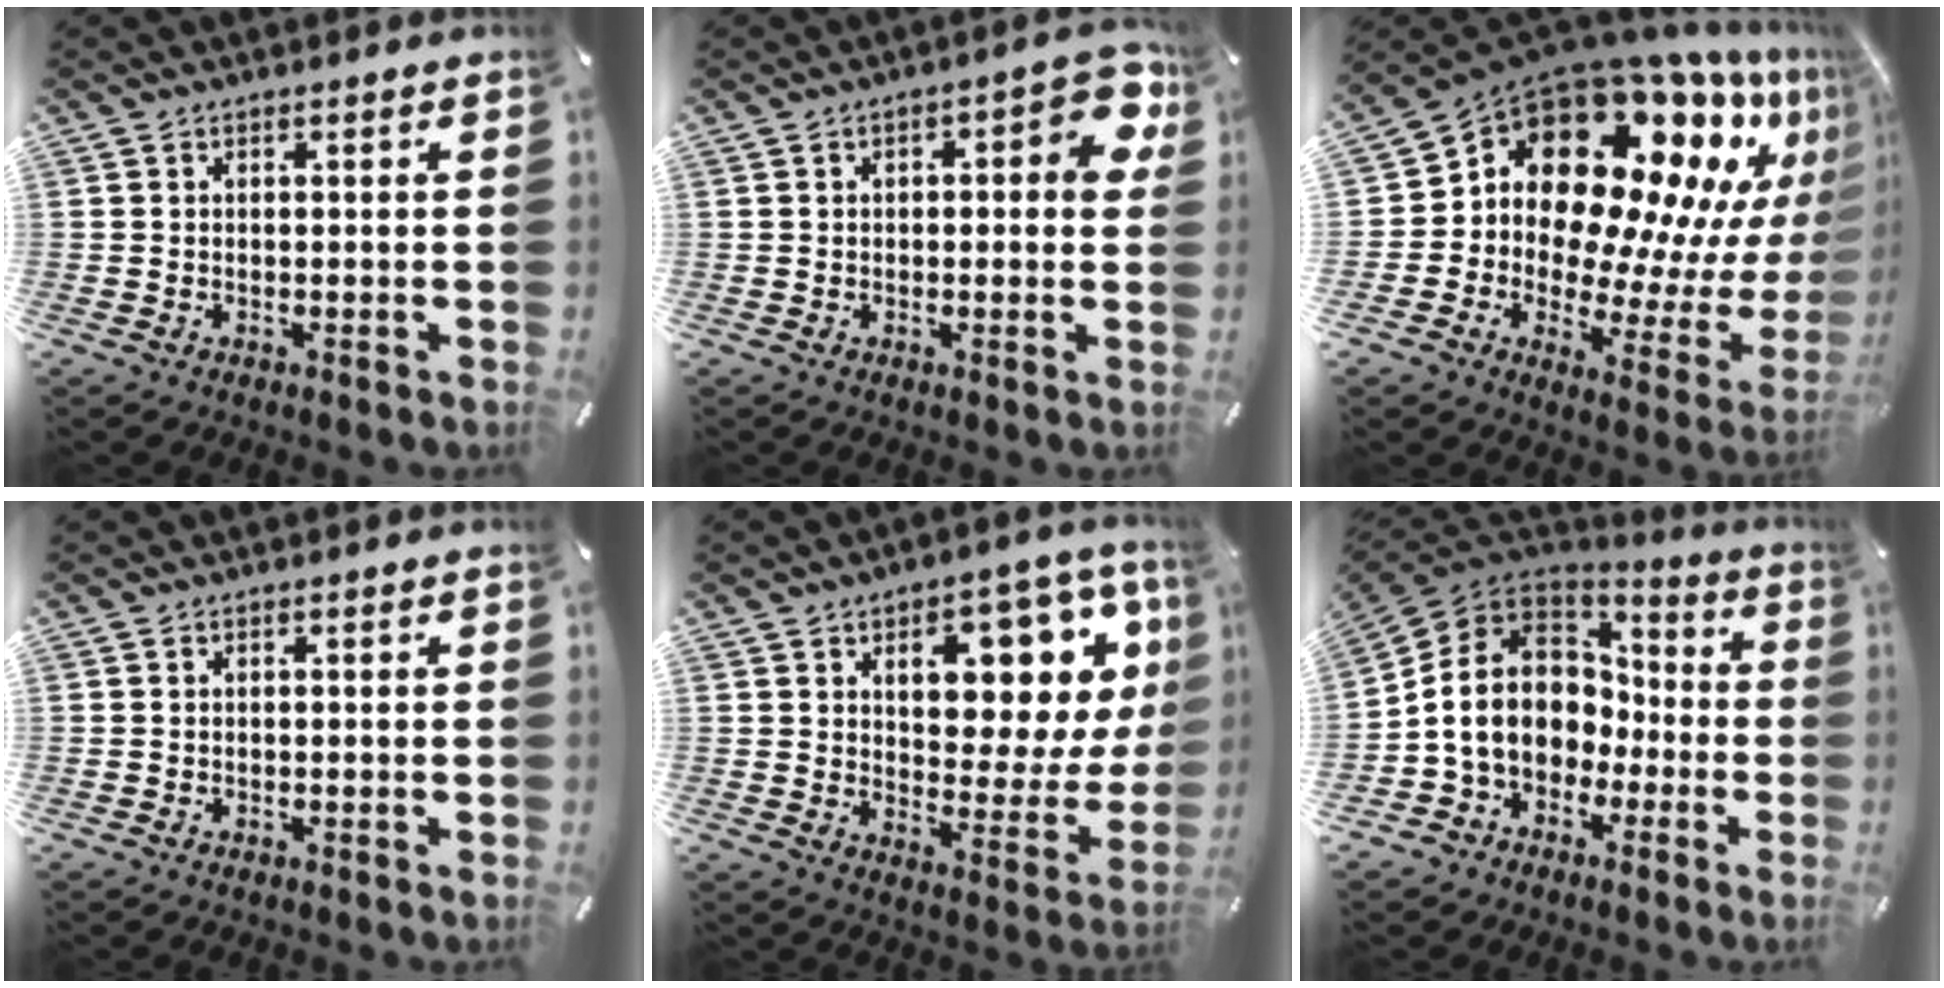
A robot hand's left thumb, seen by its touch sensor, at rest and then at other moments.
{"total": 8.0, "force": [1.3, 3.6, 7.0], "torque": [-0.071, -0.010, 0.014]}
{"total": 18.8, "force": [11.4, 11.7, 9.4], "torque": [-0.146, -0.136, 0.203]}
{"total": 0.0}
{"total": 15.4, "force": [8.4, 8.1, 10.1], "torque": [-0.121, -0.068, 0.137]}
{"total": 13.4, "force": [-1.1, 11.7, 6.5], "torque": [-0.150, 0.010, -0.018]}